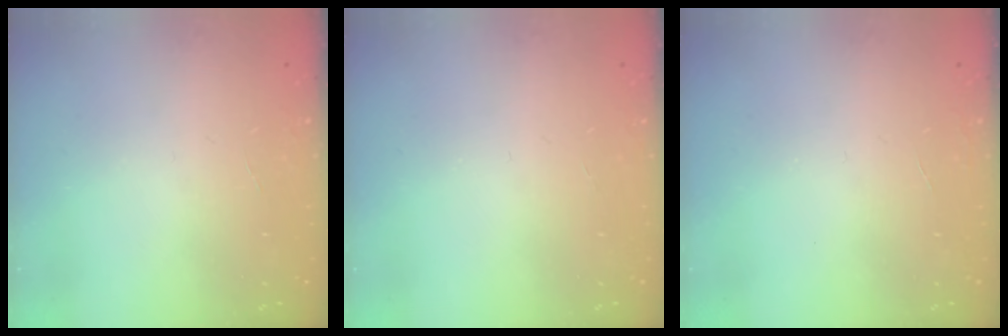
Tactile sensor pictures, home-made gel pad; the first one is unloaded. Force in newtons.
{"total": 0.0}
{"total": 0.0}